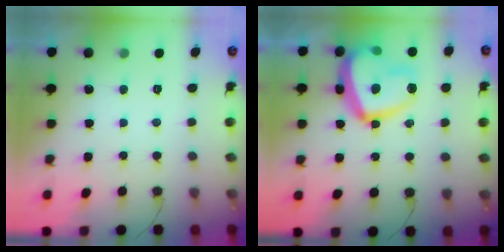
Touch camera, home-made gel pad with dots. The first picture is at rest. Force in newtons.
{"total": 20.4, "press": 20.4, "slide": 1.9}